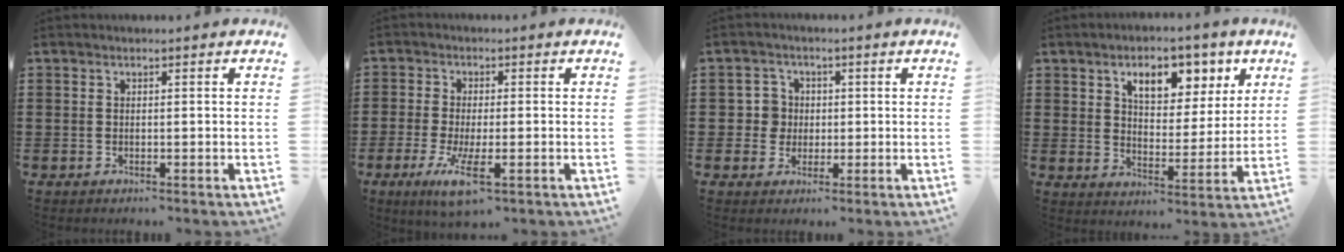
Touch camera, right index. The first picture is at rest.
{"total": 6.2, "force": [-2.7, 2.0, 5.2], "torque": [-0.117, -0.016, -0.049]}
{"total": 3.7, "force": [-0.2, 3.6, 0.7], "torque": [-0.030, 0.010, -0.006]}
{"total": 7.8, "force": [4.6, 4.4, 4.6], "torque": [-0.083, -0.003, 0.073]}